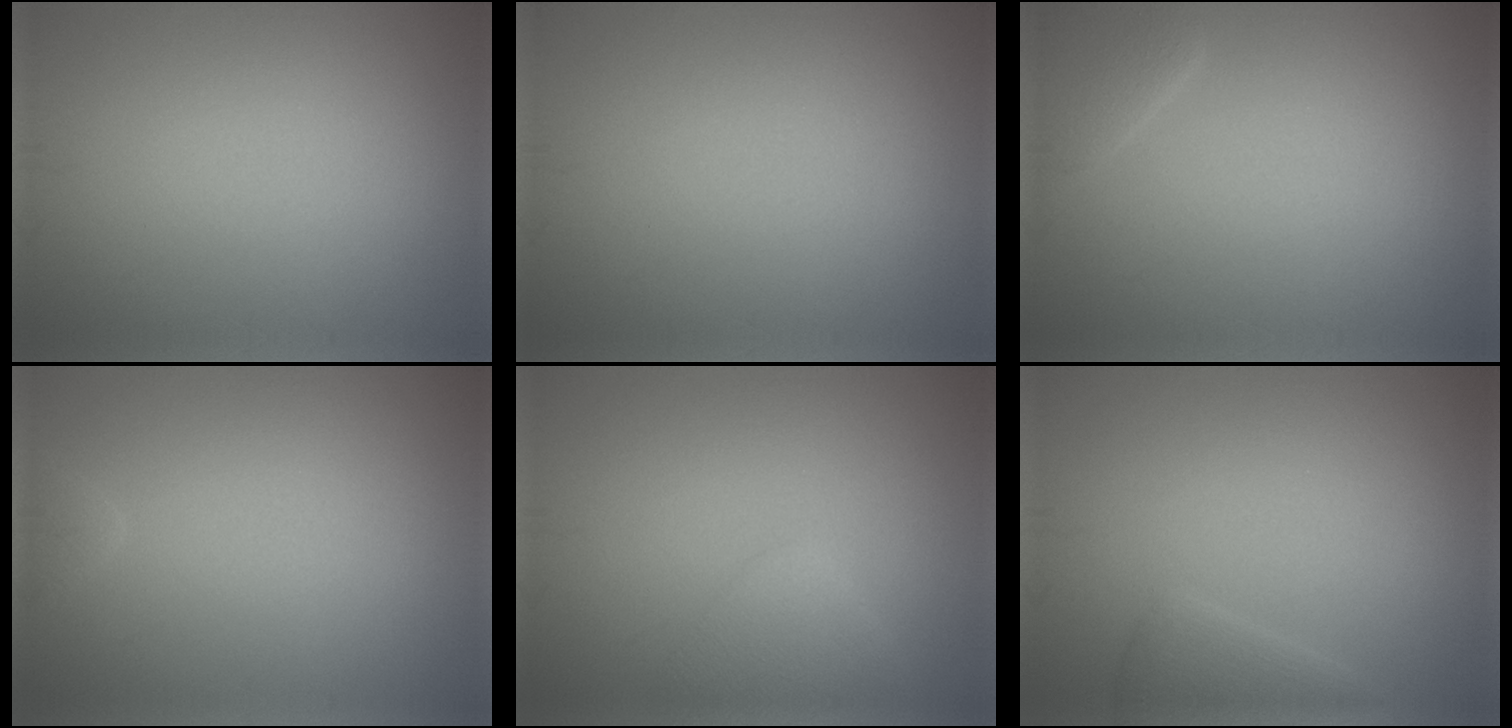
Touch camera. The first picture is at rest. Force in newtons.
{"total": 0.0}
{"total": 2.0, "press": 2.0, "slide": 0.2}
{"total": 1.0, "press": 1.0, "slide": 0.1}
{"total": 2.3, "press": 2.3, "slide": 0.2}
{"total": 2.0, "press": 2.0, "slide": 0.2}